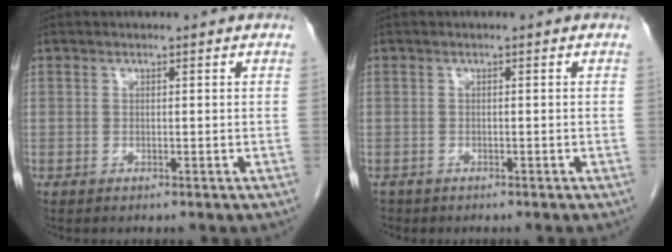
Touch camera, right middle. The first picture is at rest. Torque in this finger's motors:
{"motor_torque": [0.29, -0.37, 0.24, 0.02]}